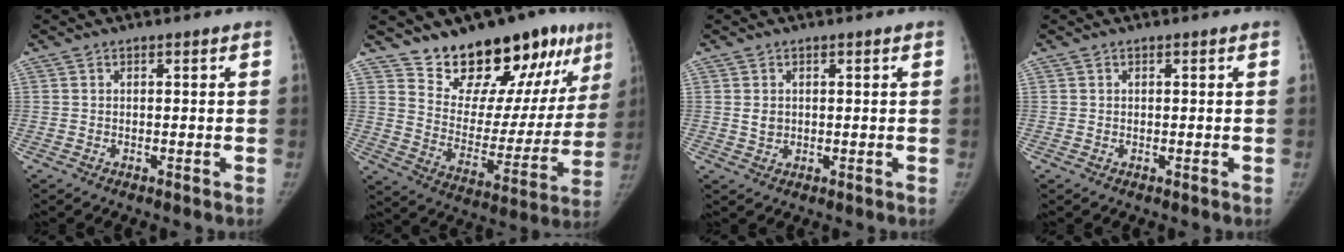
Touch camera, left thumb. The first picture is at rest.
{"total": 22.2, "force": [15.8, 9.6, 12.4], "torque": [-0.132, -0.090, 0.247]}
{"total": 2.0, "force": [0.4, 1.7, 1.1], "torque": [-0.013, -0.003, 0.011]}
{"total": 0.0}